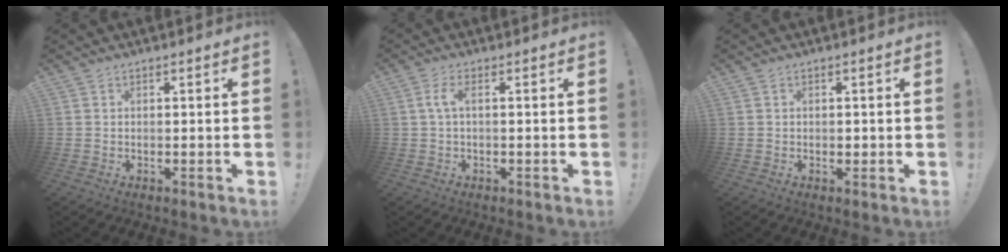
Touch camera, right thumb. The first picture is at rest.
{"total": 3.9, "force": [0.4, 1.0, 3.8], "torque": [-0.079, 0.003, 0.004]}
{"total": 0.9, "force": [-0.3, 0.7, 0.4], "torque": [-0.006, 0.004, -0.005]}